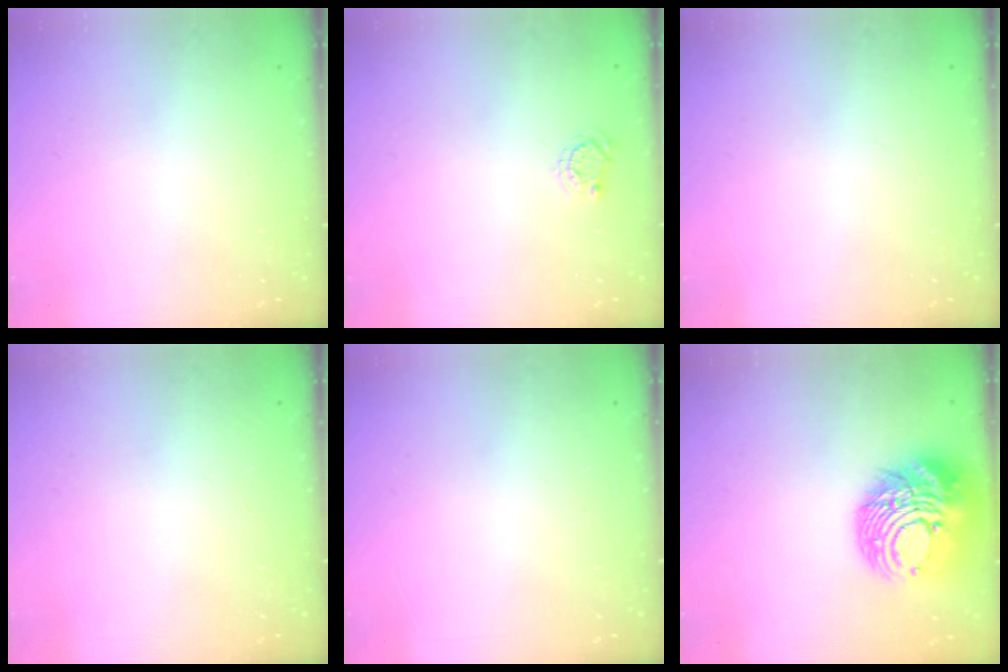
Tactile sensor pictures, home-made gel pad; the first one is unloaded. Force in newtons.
{"total": 2.5, "press": 2.5, "slide": 0.4}
{"total": 0.0}
{"total": 0.0}
{"total": 0.0}
{"total": 17.8, "press": 17.7, "slide": 2.0}